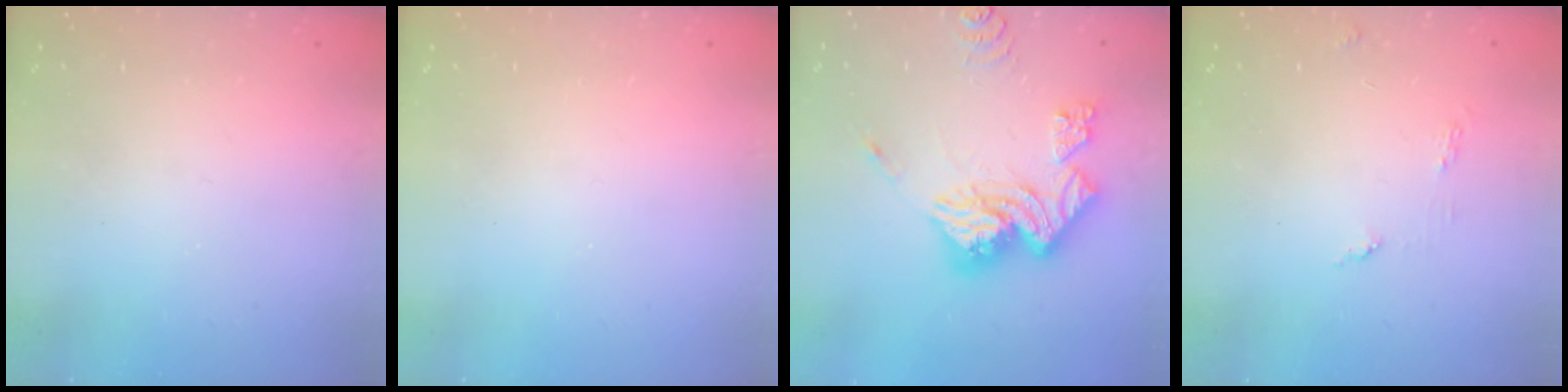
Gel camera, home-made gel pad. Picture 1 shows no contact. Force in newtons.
{"total": 0.0}
{"total": 18.6, "press": 18.5, "slide": 1.8}
{"total": 3.9, "press": 3.9, "slide": 0.3}